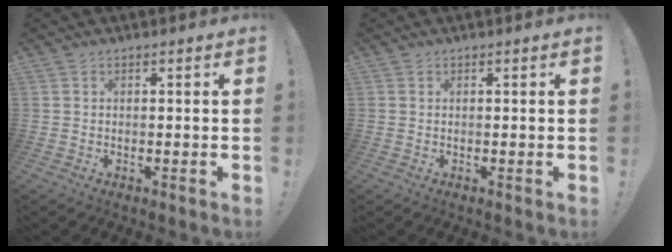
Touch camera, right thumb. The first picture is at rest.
{"total": 0.0}